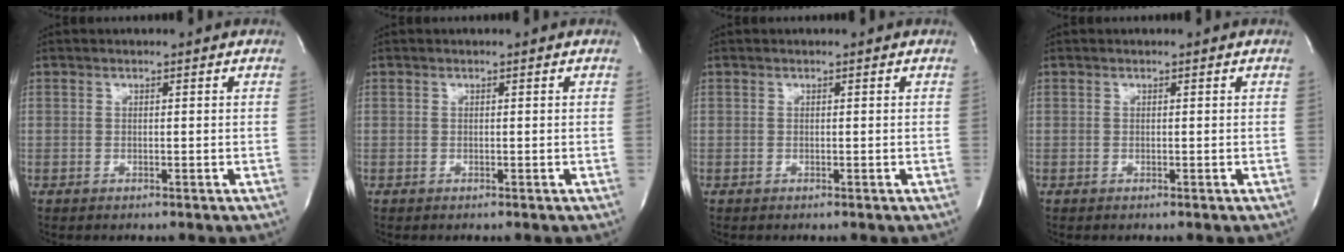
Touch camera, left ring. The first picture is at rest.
{"total": 0.0}
{"total": 0.0}
{"total": 0.0}